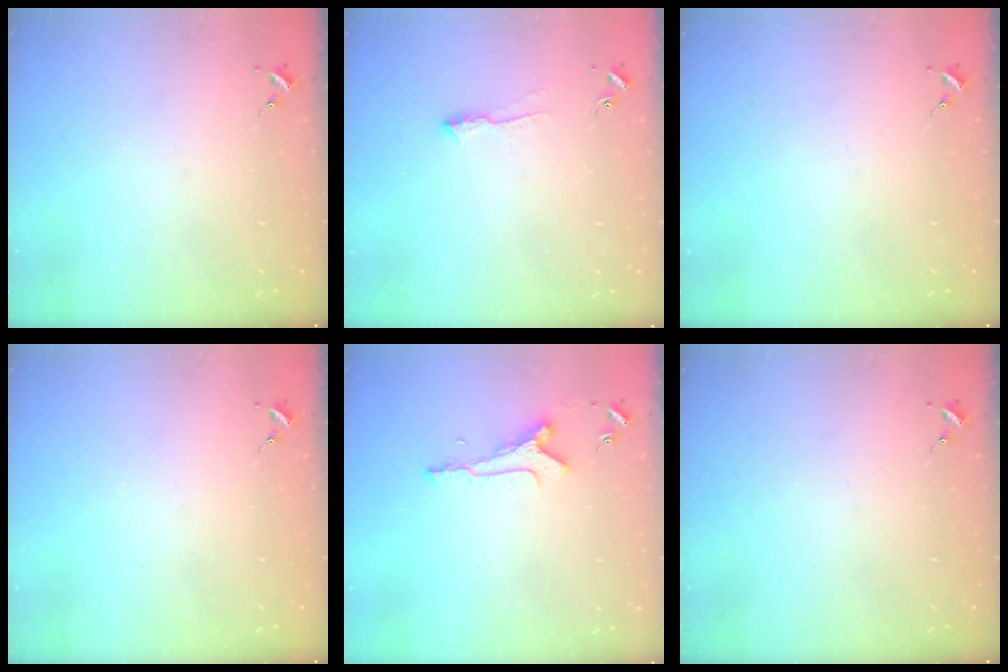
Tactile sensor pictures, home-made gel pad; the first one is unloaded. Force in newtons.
{"total": 5.3, "press": 5.2, "slide": 0.6}
{"total": 0.0}
{"total": 0.0}
{"total": 6.4, "press": 6.3, "slide": 0.6}
{"total": 0.0}